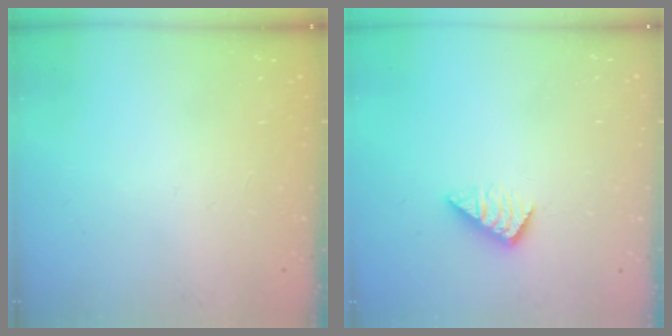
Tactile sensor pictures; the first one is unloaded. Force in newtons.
{"total": 3.7, "press": 3.7, "slide": 0.4}